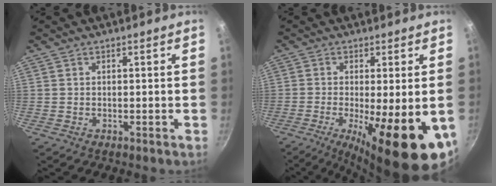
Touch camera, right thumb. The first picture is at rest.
{"total": 17.8, "force": [-5.4, 4.9, 16.2], "torque": [-0.236, -0.016, -0.070]}